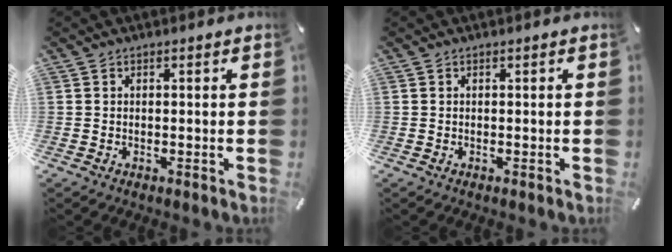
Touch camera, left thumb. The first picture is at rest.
{"total": 0.0}